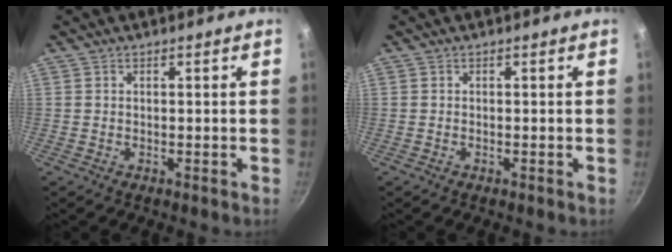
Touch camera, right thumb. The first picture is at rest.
{"total": 0.0}